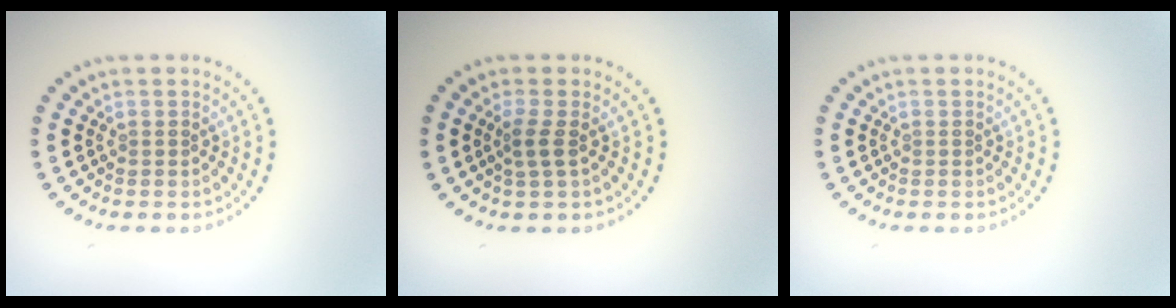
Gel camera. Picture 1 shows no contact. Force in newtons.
{"total": 1.6, "press": 1.2, "slide": 1.0}
{"total": 0.0}